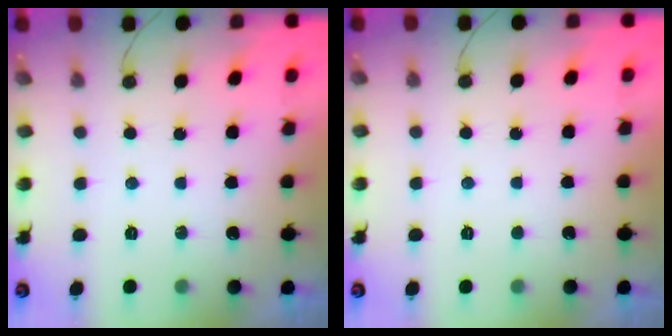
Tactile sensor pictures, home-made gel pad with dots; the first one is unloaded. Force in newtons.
{"total": 1.6, "press": 1.5, "slide": 0.2}